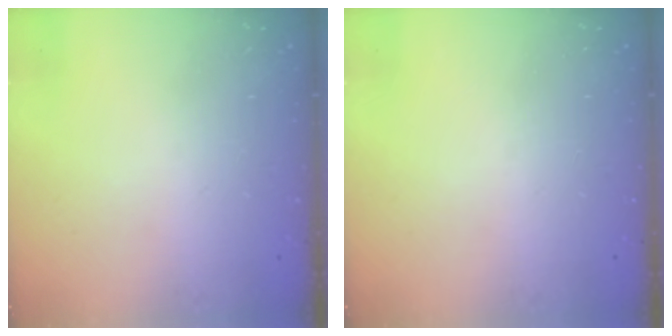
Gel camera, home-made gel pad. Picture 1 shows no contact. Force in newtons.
{"total": 0.0}